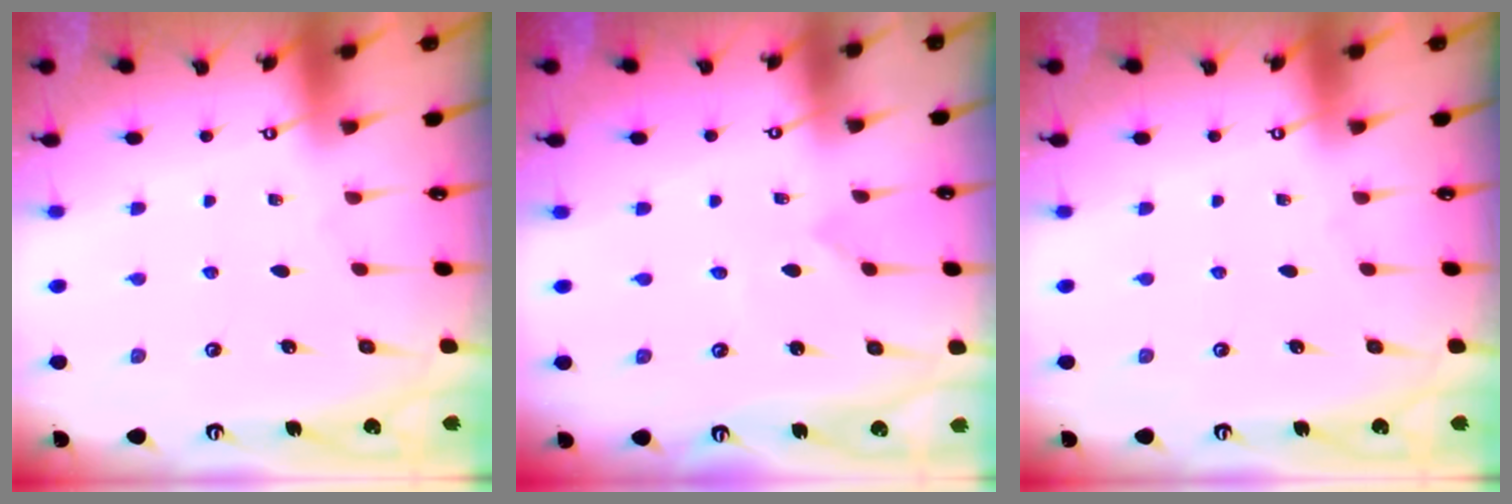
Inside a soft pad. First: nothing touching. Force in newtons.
{"total": 0.0}
{"total": 0.0}